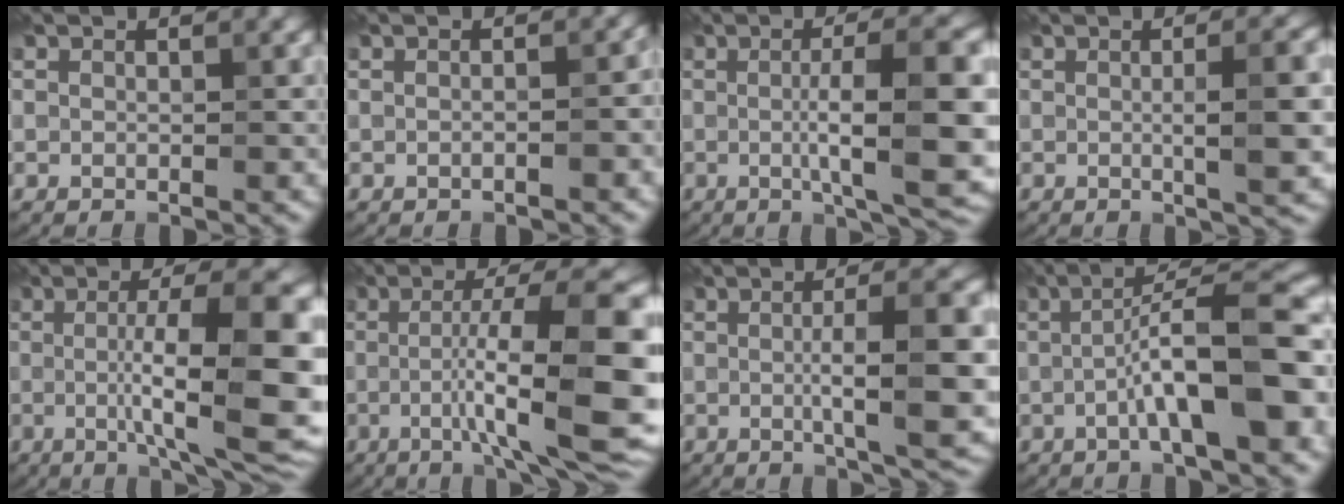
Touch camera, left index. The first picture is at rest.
{"total": 1.2, "force": [-0.4, 0.3, 1.1], "torque": [-0.016, 0.002, -0.010]}
{"total": 11.1, "force": [-0.4, 2.7, 10.8], "torque": [-0.137, 0.000, -0.008]}
{"total": 6.2, "force": [0.1, 1.4, 6.1], "torque": [-0.079, 0.005, 0.000]}
{"total": 12.6, "force": [-0.7, 3.2, 12.1], "torque": [-0.156, -0.001, -0.012]}
{"total": 13.2, "force": [-1.7, 2.7, 12.8], "torque": [-0.173, 0.011, -0.024]}
{"total": 9.2, "force": [-0.3, 2.1, 9.0], "torque": [-0.117, 0.000, -0.004]}
{"total": 9.4, "force": [-1.7, 1.9, 9.1], "torque": [-0.127, 0.018, -0.033]}